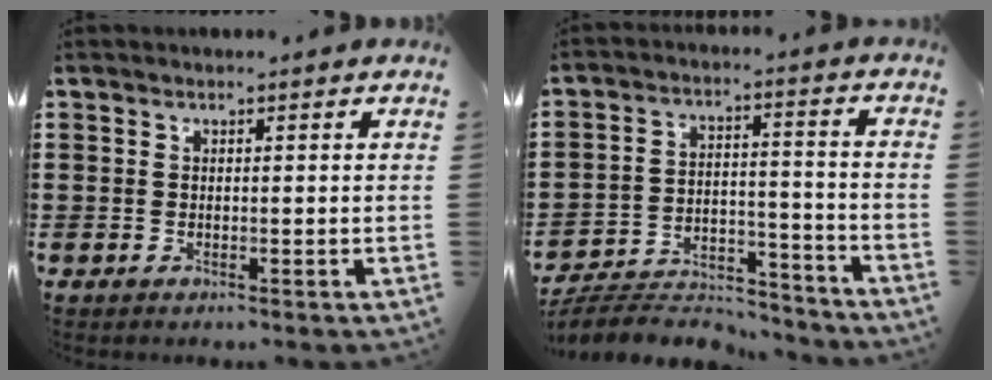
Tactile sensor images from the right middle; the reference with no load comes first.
{"total": 7.0, "force": [-6.8, 1.4, 1.4], "torque": [-0.021, 0.020, -0.131]}